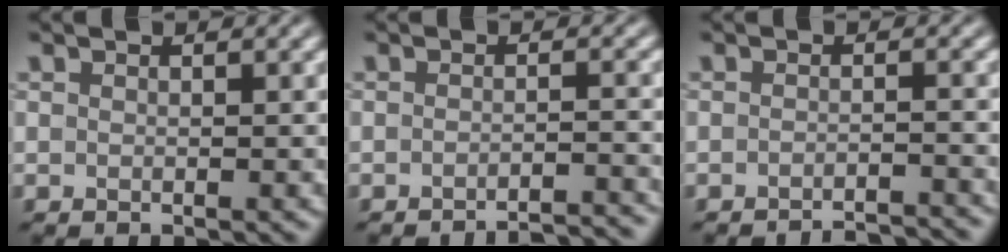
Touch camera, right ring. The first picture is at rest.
{"total": 4.7, "force": [-4.5, 0.2, 1.2], "torque": [-0.016, 0.011, -0.060]}
{"total": 3.8, "force": [-3.6, 0.0, 0.9], "torque": [-0.016, 0.009, -0.052]}